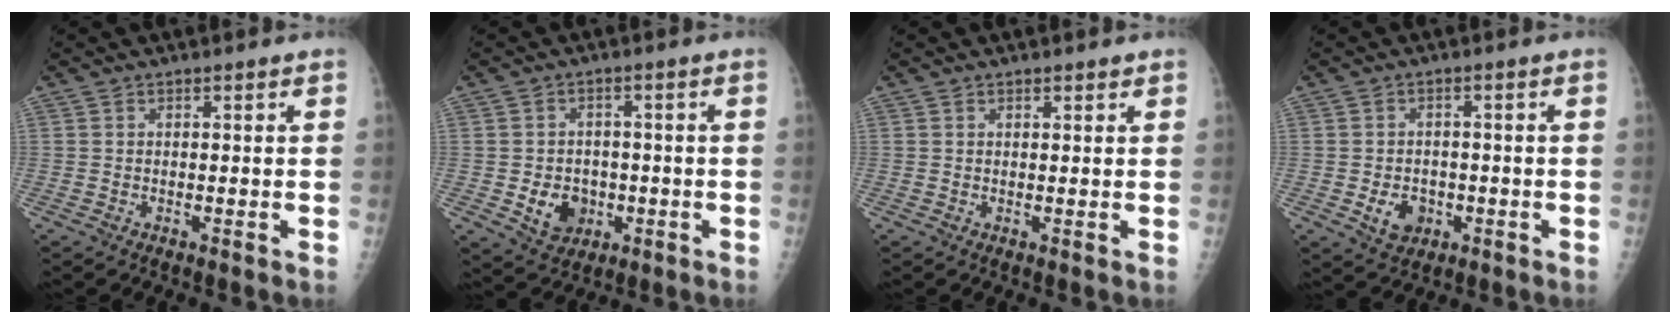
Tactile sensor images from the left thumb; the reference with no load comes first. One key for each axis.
{"total": 6.9, "fx": -1.5, "fy": 5.8, "fz": 3.5, "tx": -0.027, "ty": 0.005, "tz": -0.015}
{"total": 1.0, "fx": 0.8, "fy": 0.4, "fz": 0.4, "tx": 0.000, "ty": -0.004, "tz": 0.010}
{"total": 5.0, "fx": -1.4, "fy": 4.0, "fz": 2.7, "tx": -0.027, "ty": 0.004, "tz": -0.015}